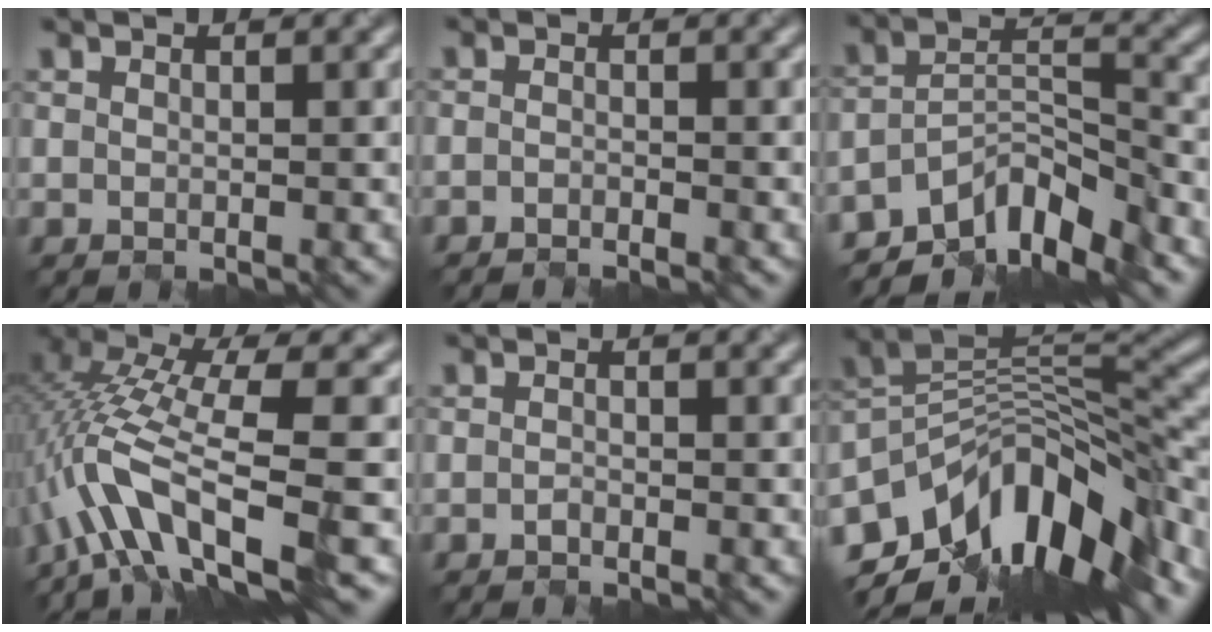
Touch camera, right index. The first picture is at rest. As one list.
[{"total": 1.3, "force": [-1.3, -0.1, 0.0], "torque": [0.003, -0.005, -0.026]}, {"total": 6.8, "force": [-5.8, 2.2, 2.8], "torque": [-0.029, -0.002, -0.107]}, {"total": 9.5, "force": [-3.2, 2.6, 8.6], "torque": [-0.164, 0.011, -0.066]}, {"total": 0.8, "force": [-0.8, 0.0, -0.1], "torque": [-0.003, -0.003, -0.014]}, {"total": 11.8, "force": [-6.6, 5.8, 8.0], "torque": [-0.135, 0.008, -0.121]}]